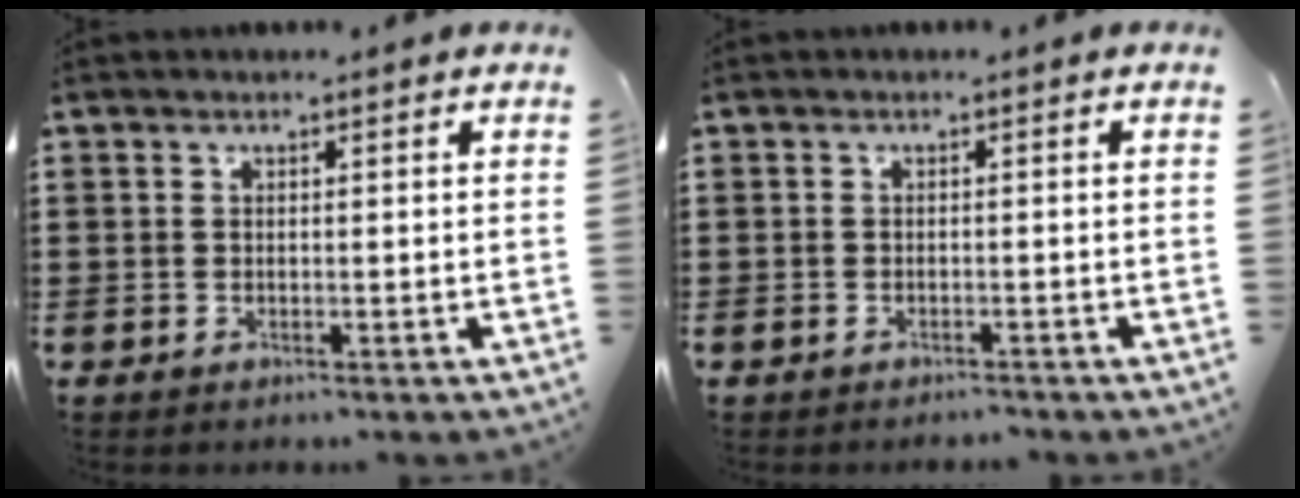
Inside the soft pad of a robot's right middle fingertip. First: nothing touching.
{"total": 0.8, "force": [-0.8, 0.1, 0.1], "torque": [-0.003, 0.000, -0.017]}